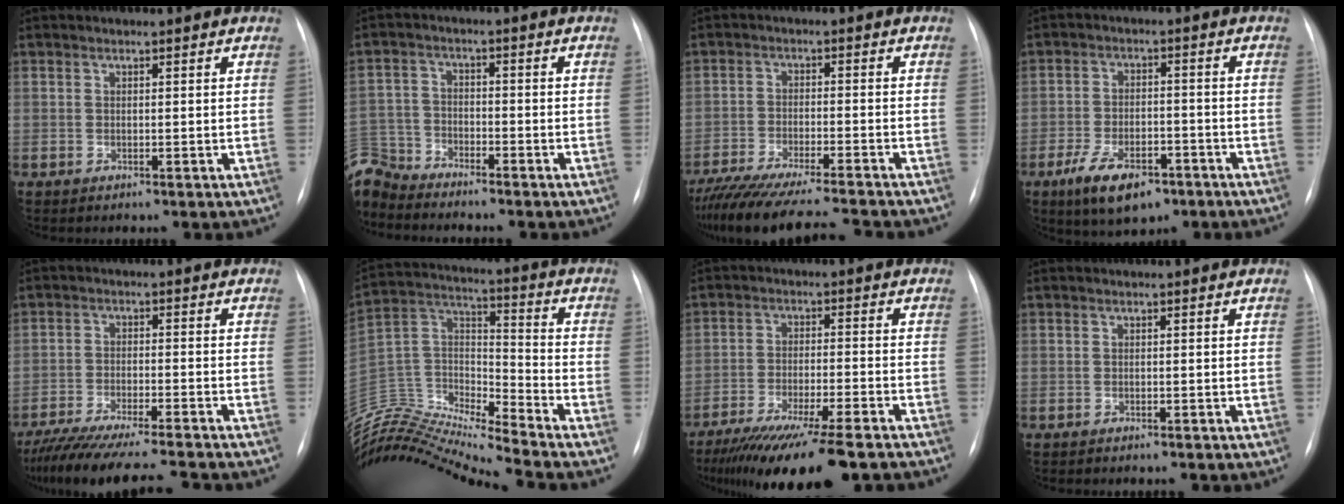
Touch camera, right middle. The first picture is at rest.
{"total": 7.6, "force": [-7.4, 1.7, 0.1], "torque": [-0.009, 0.002, -0.151]}
{"total": 17.5, "force": [-15.5, 0.4, 8.1], "torque": [-0.143, -0.042, -0.236]}
{"total": 9.0, "force": [-5.3, 4.0, 6.0], "torque": [-0.117, -0.010, -0.083]}
{"total": 15.6, "force": [-13.7, -0.1, 7.5], "torque": [-0.122, -0.038, -0.210]}
{"total": 19.6, "force": [-18.9, -1.5, 5.2], "torque": [-0.090, 0.035, -0.336]}
{"total": 17.4, "force": [-13.8, 1.3, 10.6], "torque": [-0.160, -0.036, -0.214]}
{"total": 0.9, "force": [-0.7, 0.1, 0.5], "torque": [-0.015, -0.004, -0.005]}